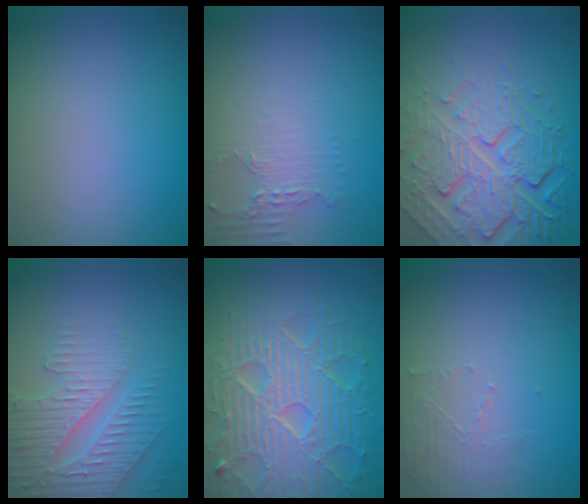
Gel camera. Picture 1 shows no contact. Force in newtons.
{"total": 2.1, "press": 1.5, "slide": 1.4}
{"total": 8.3, "press": 5.8, "slide": 6.0}
{"total": 4.1, "press": 3.9, "slide": 1.3}
{"total": 9.3, "press": 6.6, "slide": 6.6}
{"total": 1.5, "press": 0.5, "slide": 1.4}